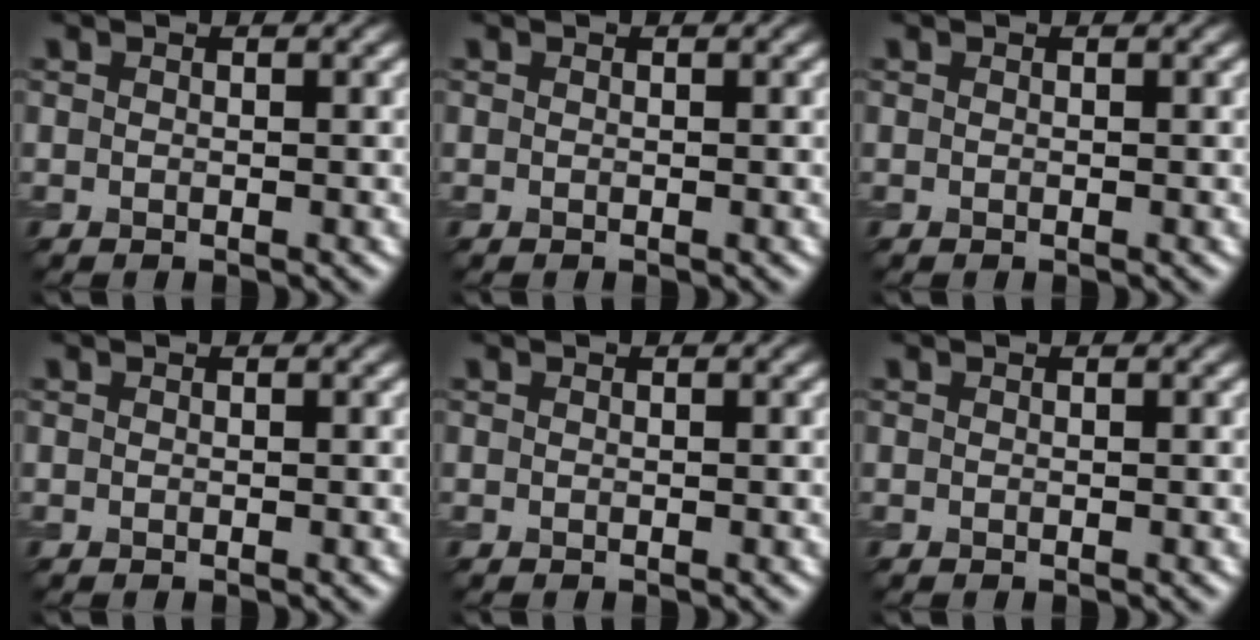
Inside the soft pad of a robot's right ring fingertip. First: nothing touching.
{"total": 0.0}
{"total": 0.0}
{"total": 0.0}
{"total": 0.0}
{"total": 0.0}